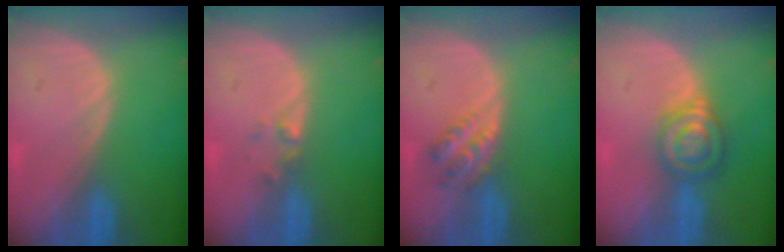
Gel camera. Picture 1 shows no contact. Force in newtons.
{"total": 1.4, "press": 1.2, "slide": 0.7}
{"total": 4.5, "press": 3.8, "slide": 2.5}
{"total": 6.2, "press": 5.8, "slide": 2.2}